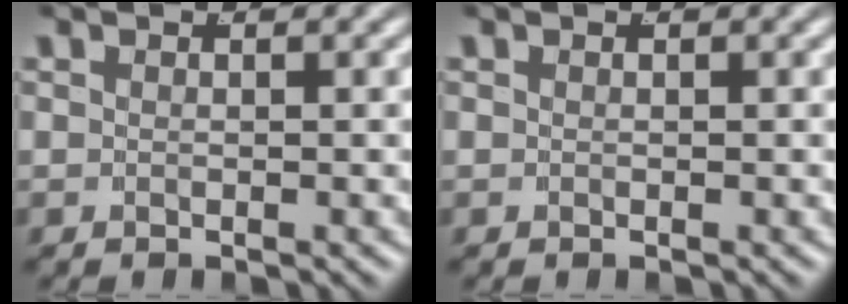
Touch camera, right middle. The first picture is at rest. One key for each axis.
{"total": 0.0}